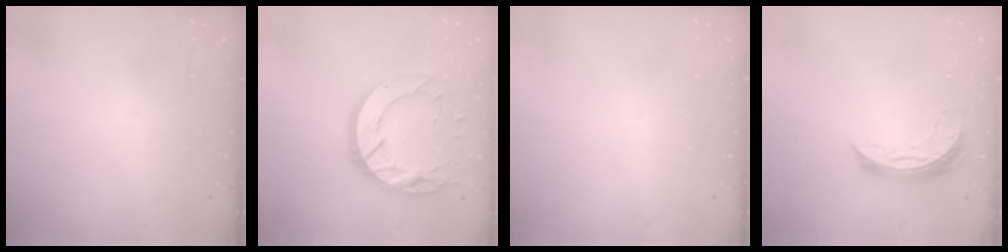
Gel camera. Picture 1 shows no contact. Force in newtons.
{"total": 16.8, "press": 16.8, "slide": 1.2}
{"total": 0.0}
{"total": 7.2, "press": 7.2, "slide": 0.7}